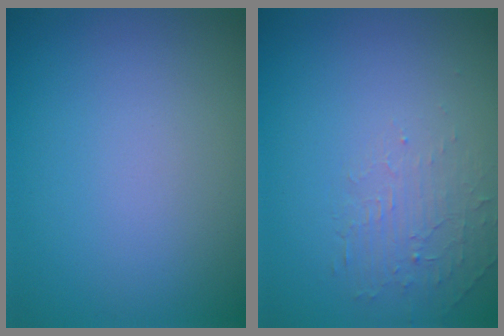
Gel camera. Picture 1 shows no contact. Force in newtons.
{"total": 1.8, "press": 0.5, "slide": 1.7}